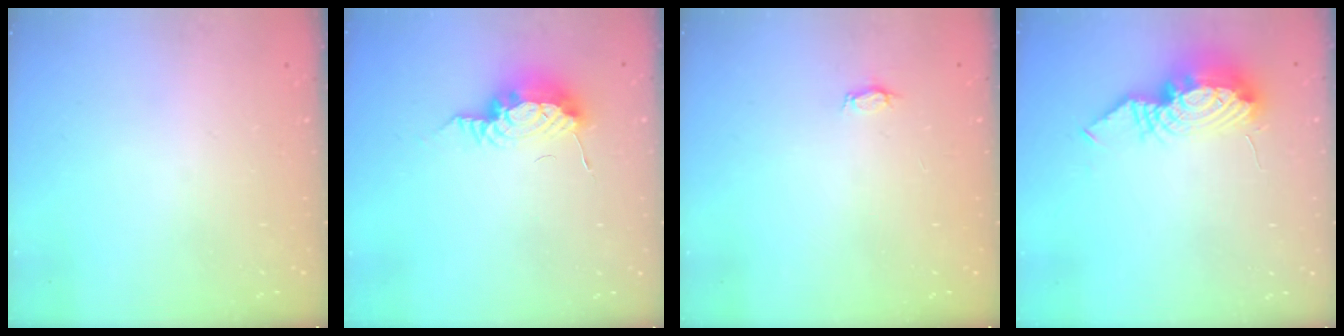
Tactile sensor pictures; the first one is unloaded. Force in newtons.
{"total": 14.0, "press": 10.6, "slide": 9.1}
{"total": 2.9, "press": 2.9, "slide": 0.4}
{"total": 12.9, "press": 12.9, "slide": 0.8}